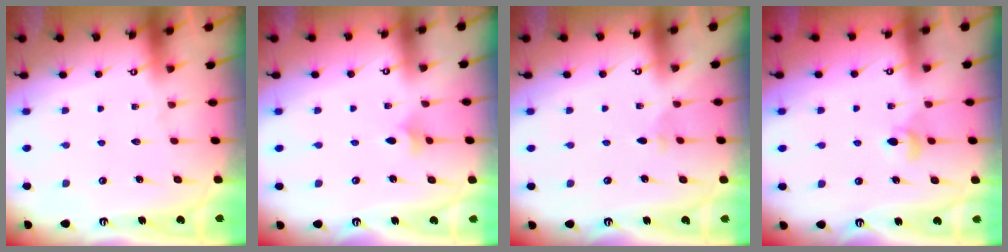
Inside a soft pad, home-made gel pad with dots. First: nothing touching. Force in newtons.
{"total": 2.9, "press": 2.8, "slide": 0.7}
{"total": 2.0, "press": 1.9, "slide": 0.5}
{"total": 4.9, "press": 4.9, "slide": 0.6}